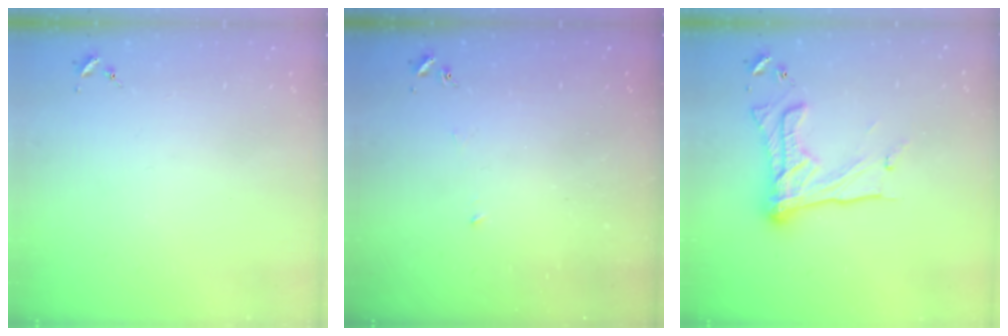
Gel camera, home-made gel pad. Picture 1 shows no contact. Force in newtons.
{"total": 3.1, "press": 3.1, "slide": 0.2}
{"total": 19.3, "press": 19.2, "slide": 0.9}